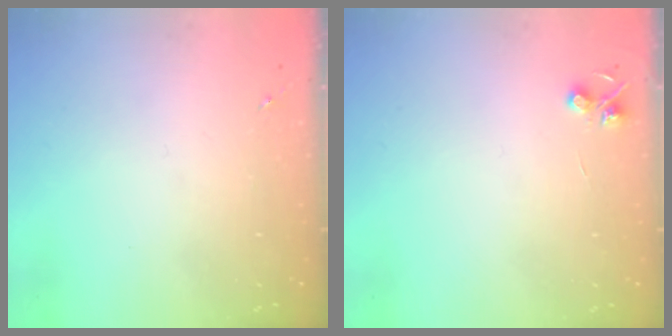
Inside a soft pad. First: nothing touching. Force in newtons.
{"total": 4.6, "press": 4.6, "slide": 0.6}